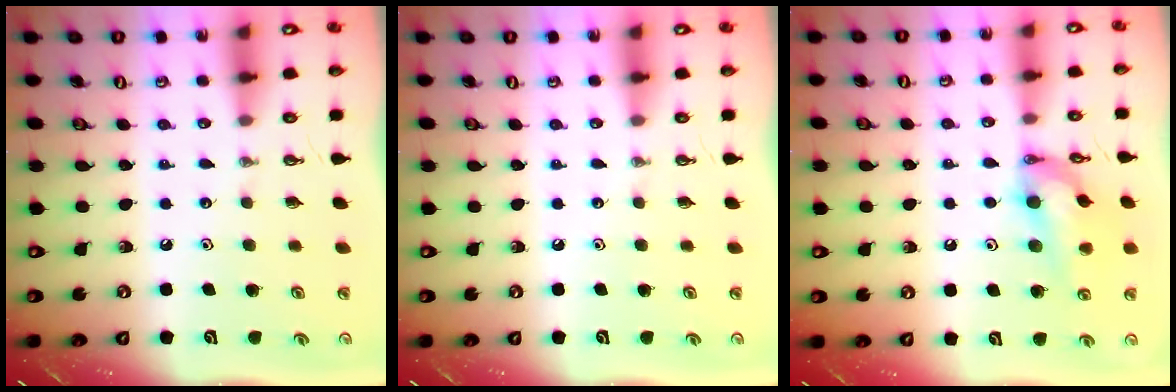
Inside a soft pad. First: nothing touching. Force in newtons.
{"total": 0.0}
{"total": 14.7, "press": 13.7, "slide": 5.1}